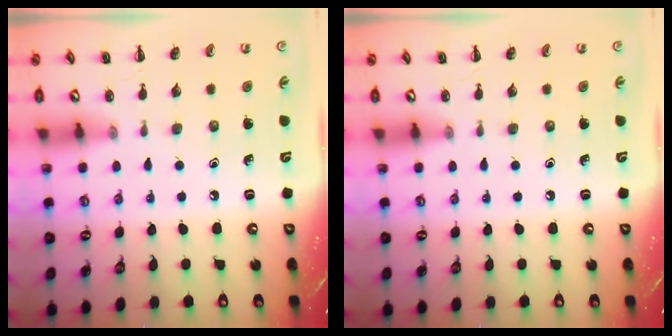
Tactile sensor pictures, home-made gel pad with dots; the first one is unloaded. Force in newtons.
{"total": 0.0}